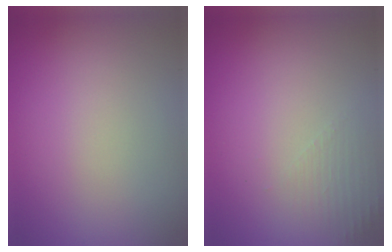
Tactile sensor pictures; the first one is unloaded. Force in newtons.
{"total": 1.3, "press": 1.2, "slide": 0.4}